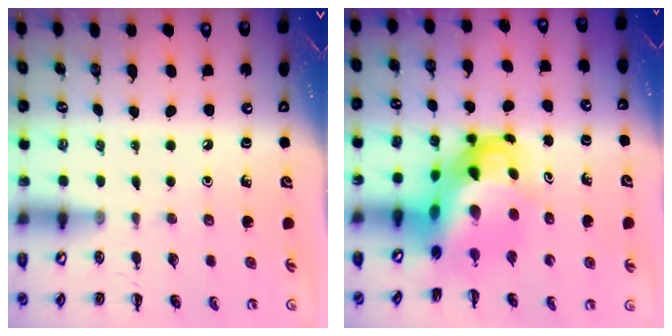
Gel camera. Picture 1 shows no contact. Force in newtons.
{"total": 7.8, "press": 7.4, "slide": 2.4}